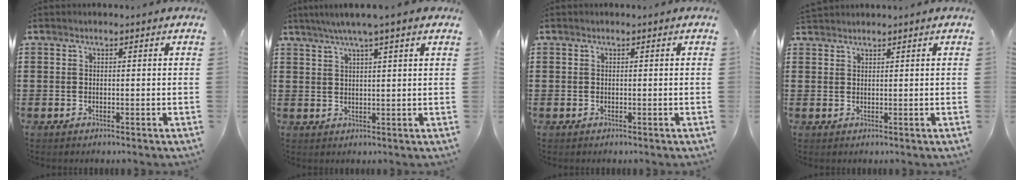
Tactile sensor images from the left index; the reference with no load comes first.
{"total": 4.0, "force": [2.8, -0.5, 2.8], "torque": [-0.061, -0.002, 0.048]}
{"total": 0.0}
{"total": 1.1, "force": [1.1, 0.1, 0.1], "torque": [-0.004, -0.001, 0.022]}